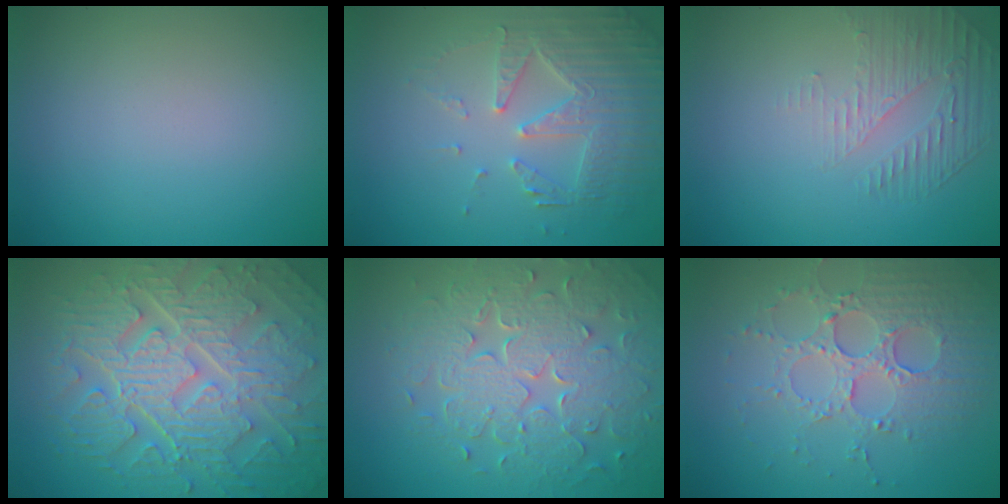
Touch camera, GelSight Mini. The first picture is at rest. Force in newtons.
{"total": 5.0, "press": 3.9, "slide": 3.2}
{"total": 1.8, "press": 1.1, "slide": 1.5}
{"total": 10.6, "press": 7.0, "slide": 8.0}
{"total": 8.1, "press": 5.9, "slide": 5.6}
{"total": 4.1, "press": 3.9, "slide": 1.3}